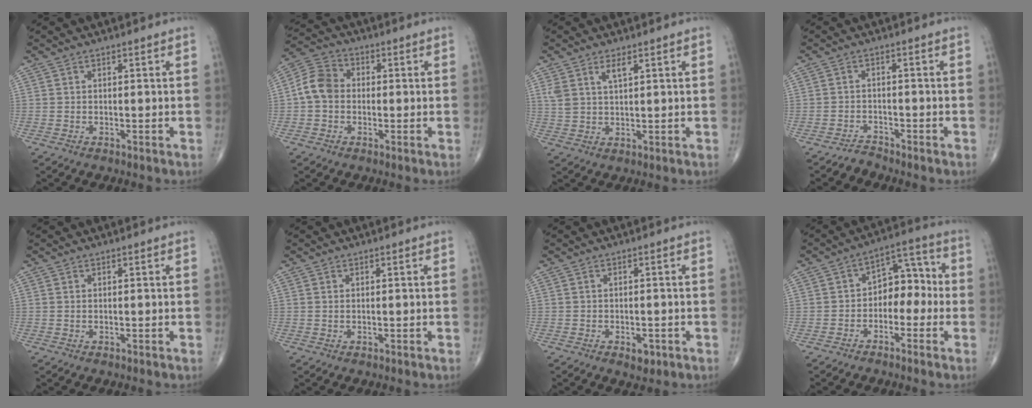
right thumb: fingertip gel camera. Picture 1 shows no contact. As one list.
[{"total": 8.1, "force": [-0.4, 6.7, 4.5], "torque": [-0.070, 0.027, -0.023]}, {"total": 4.0, "force": [2.3, 1.5, 2.9], "torque": [-0.058, -0.007, 0.049]}, {"total": 1.9, "force": [-1.8, 0.2, -0.5], "torque": [0.012, 0.001, -0.036]}, {"total": 0.0}, {"total": 0.0}, {"total": 2.3, "force": [-1.0, 1.4, 1.5], "torque": [-0.010, 0.002, -0.010]}, {"total": 8.3, "force": [-1.6, 5.6, 5.8], "torque": [-0.046, 0.044, -0.040]}]